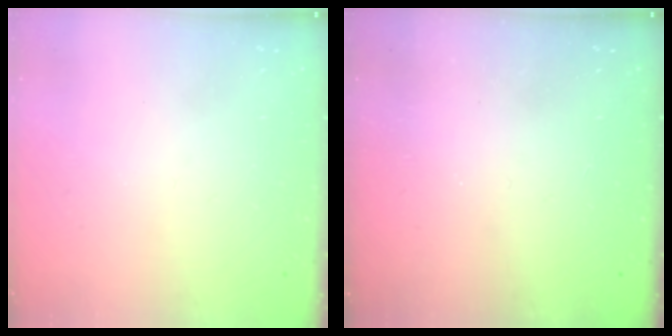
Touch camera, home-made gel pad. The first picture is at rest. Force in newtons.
{"total": 1.4, "press": 1.3, "slide": 0.4}